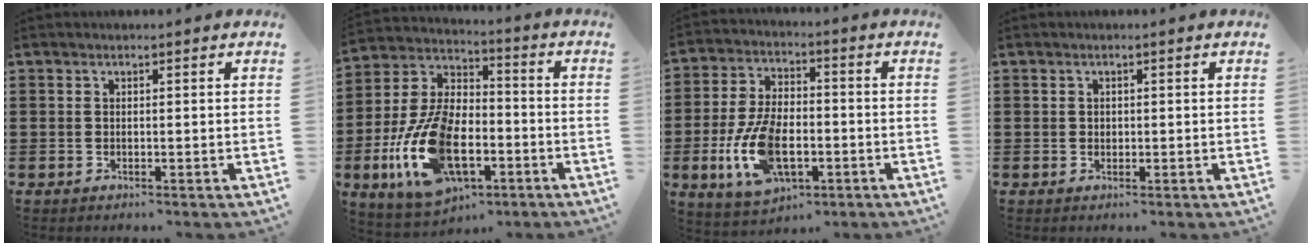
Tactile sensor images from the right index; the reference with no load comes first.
{"total": 15.9, "force": [-5.9, 8.3, 12.1], "torque": [-0.281, 0.004, -0.108]}
{"total": 11.5, "force": [-3.2, 6.1, 9.2], "torque": [-0.212, -0.004, -0.059]}
{"total": 0.7, "force": [0.2, 0.6, 0.3], "torque": [-0.007, 0.003, 0.004]}